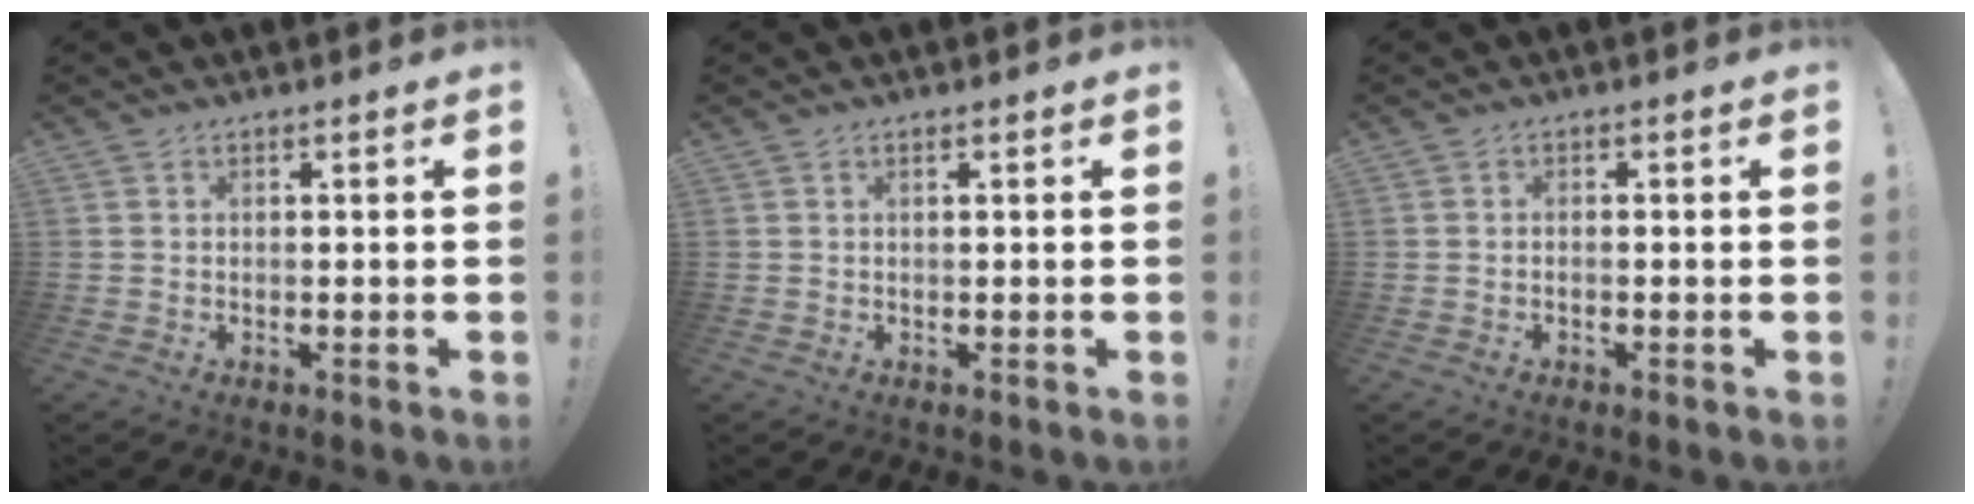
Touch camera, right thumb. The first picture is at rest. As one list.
[{"total": 0.0}, {"total": 0.8, "force": [-0.7, 0.2, 0.3], "torque": [-0.012, 0.004, -0.011]}]